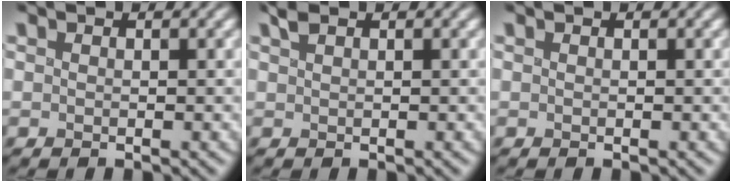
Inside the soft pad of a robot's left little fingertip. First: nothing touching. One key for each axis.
{"total": 0.9, "fx": 0.7, "fy": 0.2, "fz": 0.5, "tx": -0.010, "ty": 0.007, "tz": 0.013}
{"total": 0.0}